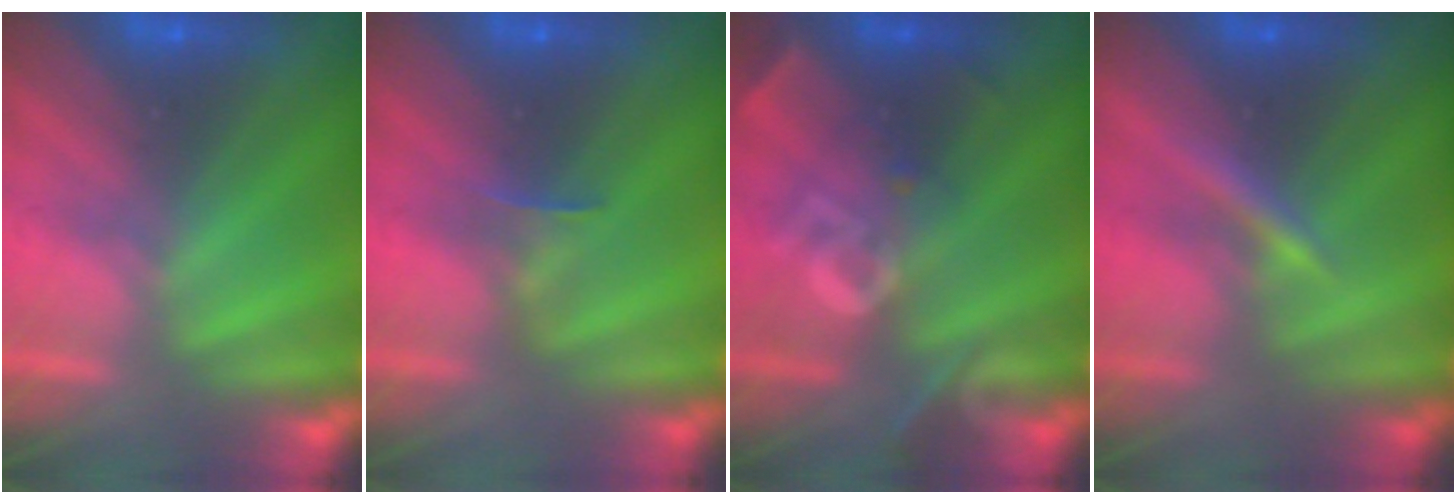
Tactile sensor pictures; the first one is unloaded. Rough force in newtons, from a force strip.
{"total": 2.4}
{"total": 2.5}
{"total": 2.9}